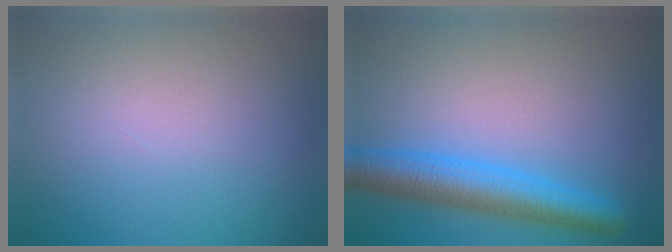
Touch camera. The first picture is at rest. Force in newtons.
{"total": 5.2, "press": 5.2, "slide": 0.2}